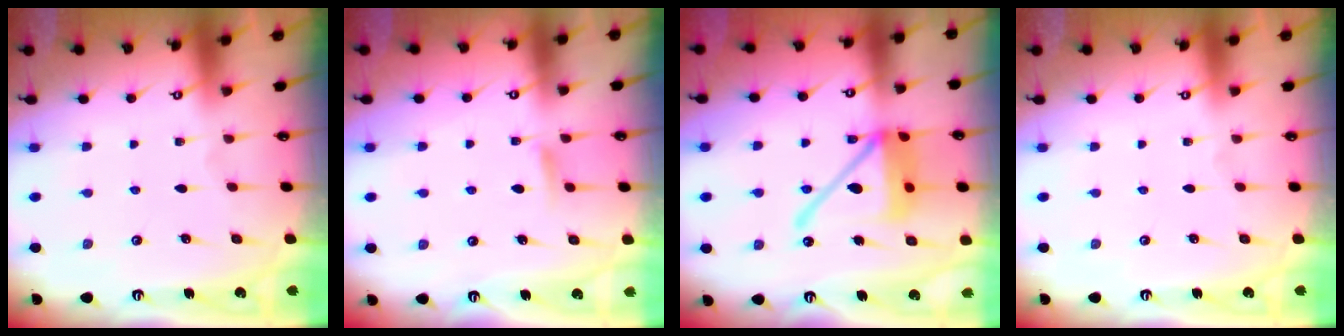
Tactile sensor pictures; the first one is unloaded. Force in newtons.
{"total": 5.5, "press": 5.4, "slide": 0.8}
{"total": 16.8, "press": 16.7, "slide": 1.9}
{"total": 0.0}